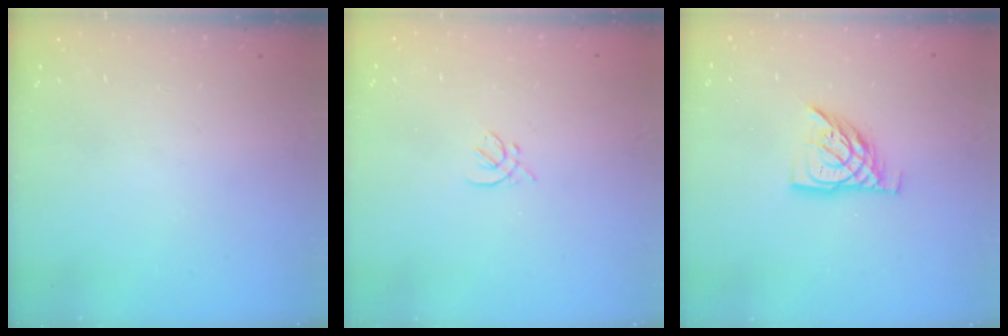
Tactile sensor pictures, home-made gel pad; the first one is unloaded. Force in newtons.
{"total": 2.1, "press": 2.0, "slide": 0.7}
{"total": 10.7, "press": 10.6, "slide": 1.0}